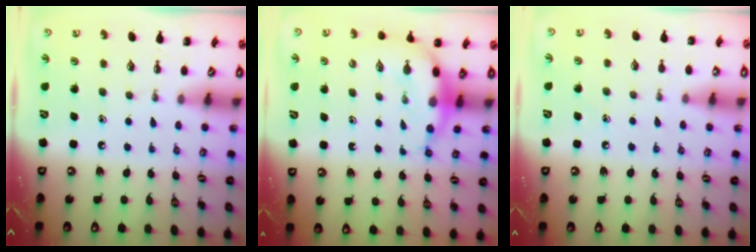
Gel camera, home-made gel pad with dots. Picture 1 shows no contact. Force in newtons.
{"total": 6.7, "press": 6.5, "slide": 1.6}
{"total": 5.4, "press": 5.2, "slide": 1.7}